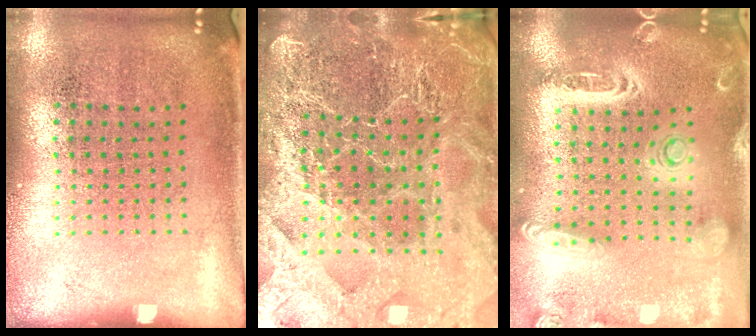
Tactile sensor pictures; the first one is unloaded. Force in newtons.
{"total": 4.9, "press": 4.5, "slide": 1.9}
{"total": 2.7, "press": 2.3, "slide": 1.4}